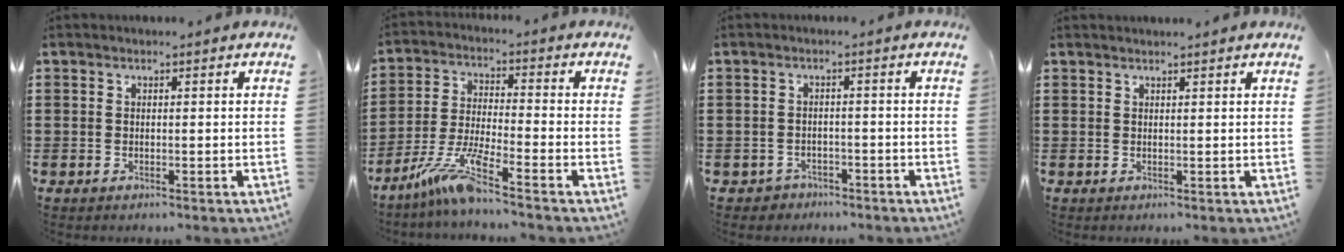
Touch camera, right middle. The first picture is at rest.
{"total": 8.3, "force": [-5.9, 0.2, 5.7], "torque": [-0.132, -0.018, -0.120]}
{"total": 1.7, "force": [-1.6, 0.7, -0.2], "torque": [-0.005, 0.003, -0.038]}
{"total": 0.7, "force": [0.7, -0.2, 0.1], "torque": [-0.002, -0.001, 0.013]}